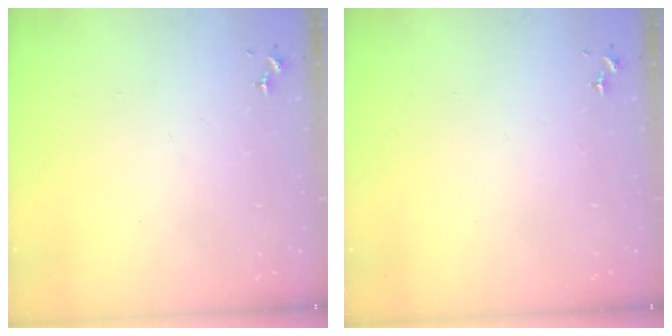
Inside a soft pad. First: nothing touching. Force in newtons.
{"total": 0.0}